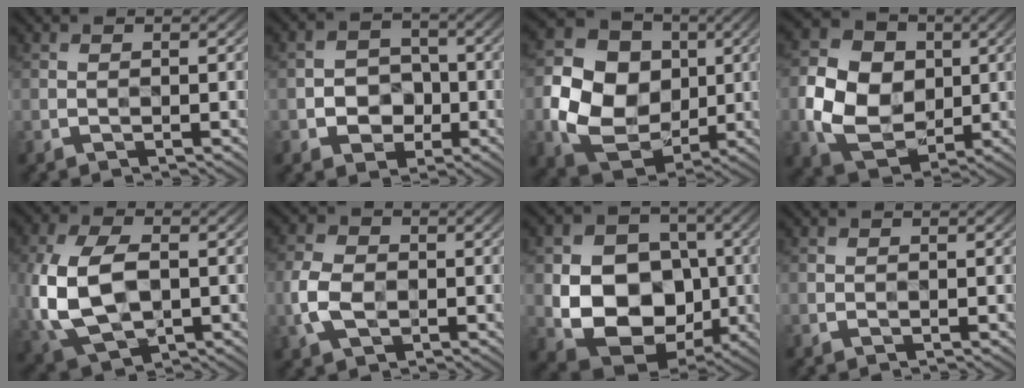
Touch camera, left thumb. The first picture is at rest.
{"total": 4.3, "force": [-1.6, 3.6, 1.5], "torque": [-0.022, 0.005, -0.039]}
{"total": 13.0, "force": [-0.3, 11.0, 7.0], "torque": [-0.168, -0.006, 0.005]}
{"total": 10.4, "force": [-0.2, 8.5, 6.0], "torque": [-0.143, 0.007, -0.004]}
{"total": 11.7, "force": [-0.6, 7.7, 8.8], "torque": [-0.234, -0.002, -0.002]}
{"total": 5.7, "force": [-1.4, 4.1, 3.6], "torque": [-0.100, 0.000, -0.031]}
{"total": 11.6, "force": [-1.9, 9.4, 6.6], "torque": [-0.125, -0.011, -0.043]}
{"total": 0.0}